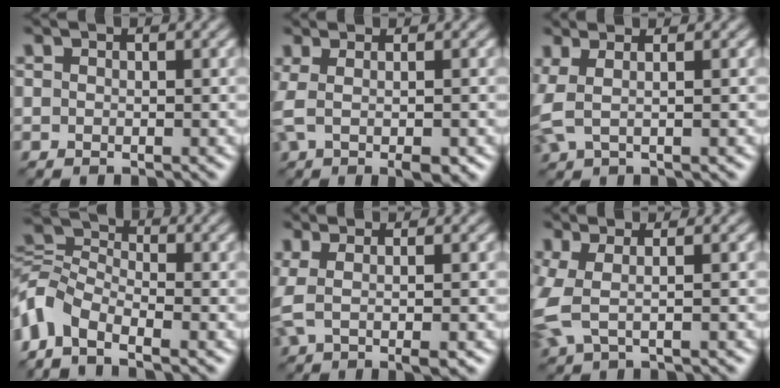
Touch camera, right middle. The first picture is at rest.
{"total": 3.6, "force": [-1.2, 0.7, 3.3], "torque": [-0.073, -0.001, -0.018]}
{"total": 2.4, "force": [-0.1, 0.5, 2.3], "torque": [-0.071, 0.002, 0.004]}
{"total": 5.3, "force": [-3.4, 2.4, 3.2], "torque": [-0.075, 0.006, -0.087]}
{"total": 3.2, "force": [-0.6, 0.5, 3.1], "torque": [-0.076, 0.001, -0.010]}
{"total": 3.1, "force": [-0.5, 0.9, 3.0], "torque": [-0.095, -0.002, -0.007]}